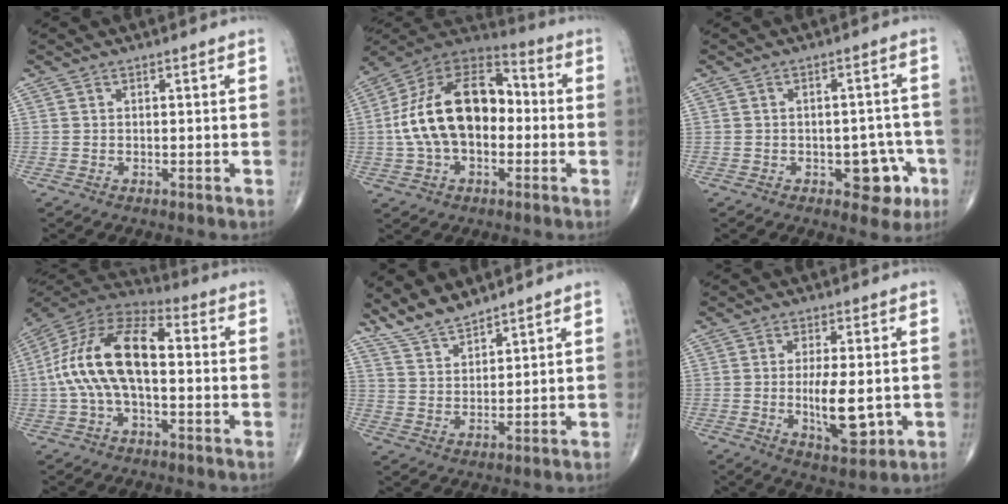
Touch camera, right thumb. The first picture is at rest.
{"total": 20.2, "force": [-0.7, 12.4, 15.9], "torque": [-0.274, 0.043, -0.019]}
{"total": 7.1, "force": [-2.9, 4.1, 5.1], "torque": [-0.028, 0.022, -0.032]}
{"total": 17.3, "force": [-0.1, 8.6, 15.0], "torque": [-0.299, 0.043, -0.012]}
{"total": 6.6, "force": [6.0, 1.6, 2.1], "torque": [-0.033, -0.031, 0.127]}
{"total": 9.3, "force": [-0.9, 3.5, 8.6], "torque": [-0.138, -0.018, -0.008]}